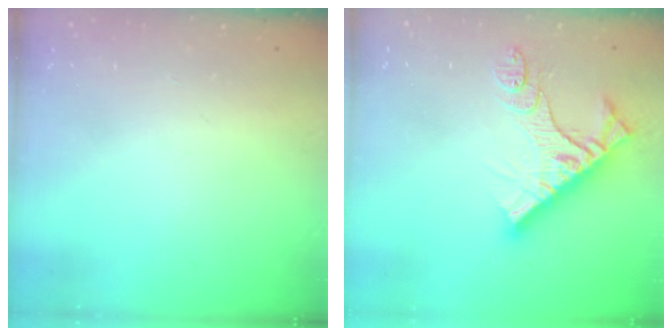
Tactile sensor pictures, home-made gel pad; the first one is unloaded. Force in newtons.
{"total": 12.8, "press": 12.7, "slide": 1.3}